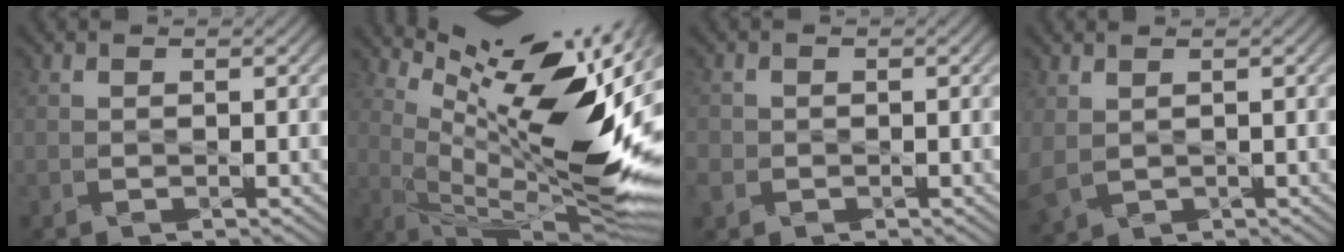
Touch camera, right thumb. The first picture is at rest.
{"total": 18.5, "force": [5.4, 4.7, 17.1], "torque": [-0.261, 0.009, 0.101]}
{"total": 1.8, "force": [-0.7, 1.7, 0.2], "torque": [-0.016, -0.007, -0.025]}
{"total": 2.7, "force": [0.7, 2.0, 1.6], "torque": [-0.057, -0.009, 0.015]}